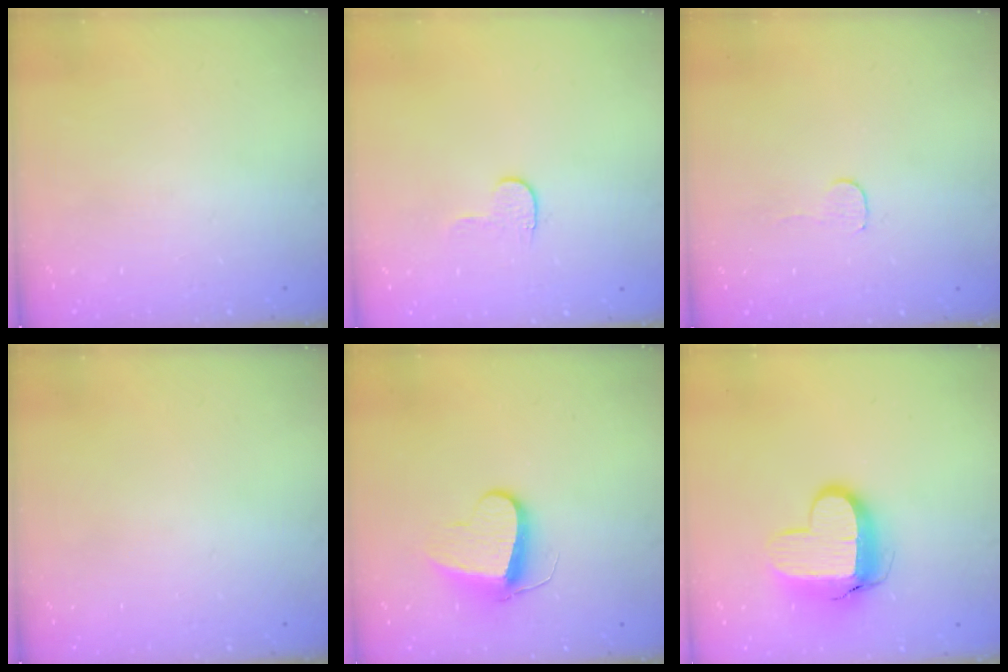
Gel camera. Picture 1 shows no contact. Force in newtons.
{"total": 3.5, "press": 3.5, "slide": 0.4}
{"total": 3.2, "press": 3.1, "slide": 0.3}
{"total": 0.0}
{"total": 10.3, "press": 10.2, "slide": 0.9}
{"total": 12.6, "press": 12.6, "slide": 1.0}